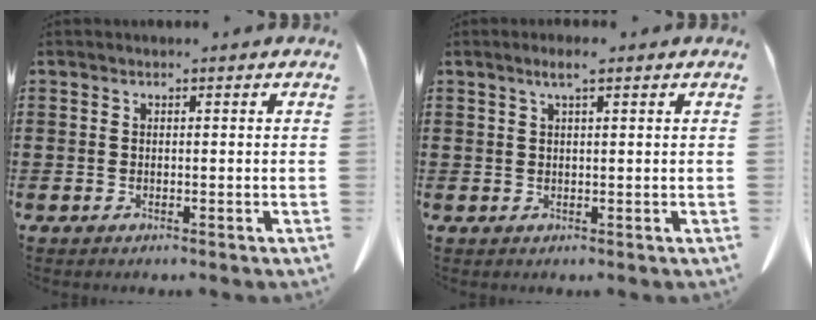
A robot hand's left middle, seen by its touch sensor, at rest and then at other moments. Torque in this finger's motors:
{"motor_torque": [0.51, 0.42, 0.01, 0.03]}